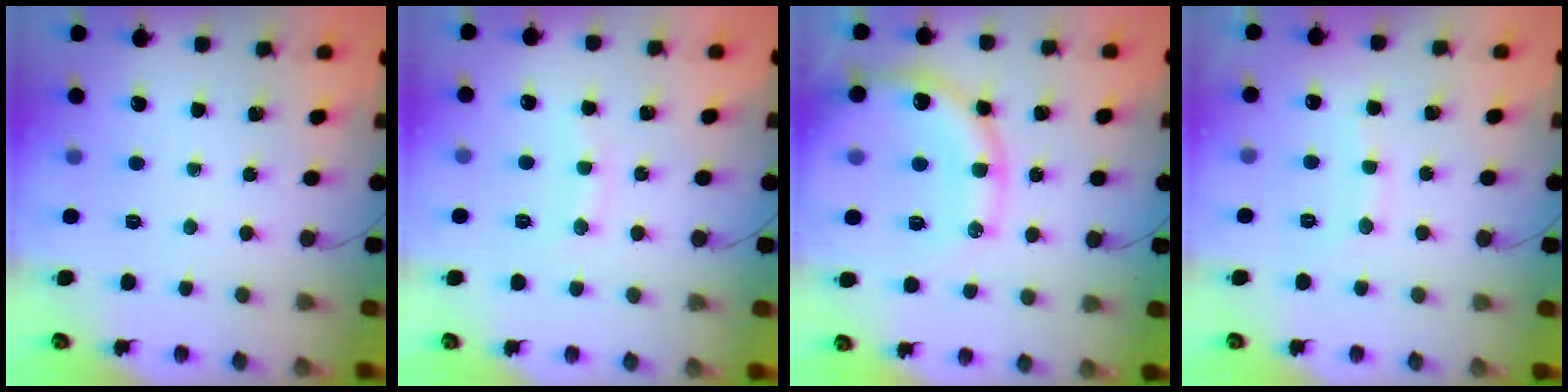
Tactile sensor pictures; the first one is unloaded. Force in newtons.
{"total": 6.9, "press": 6.8, "slide": 1.2}
{"total": 18.2, "press": 17.9, "slide": 3.2}
{"total": 8.3, "press": 8.2, "slide": 1.3}